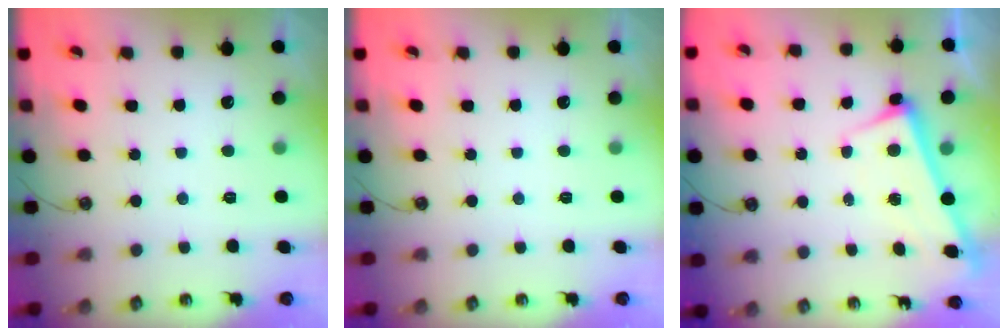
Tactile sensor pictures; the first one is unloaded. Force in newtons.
{"total": 0.0}
{"total": 2.6, "press": 2.6, "slide": 0.3}